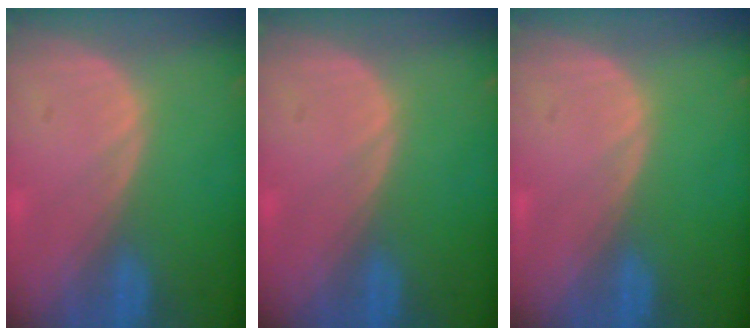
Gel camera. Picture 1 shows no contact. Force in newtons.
{"total": 0.0}
{"total": 0.0}